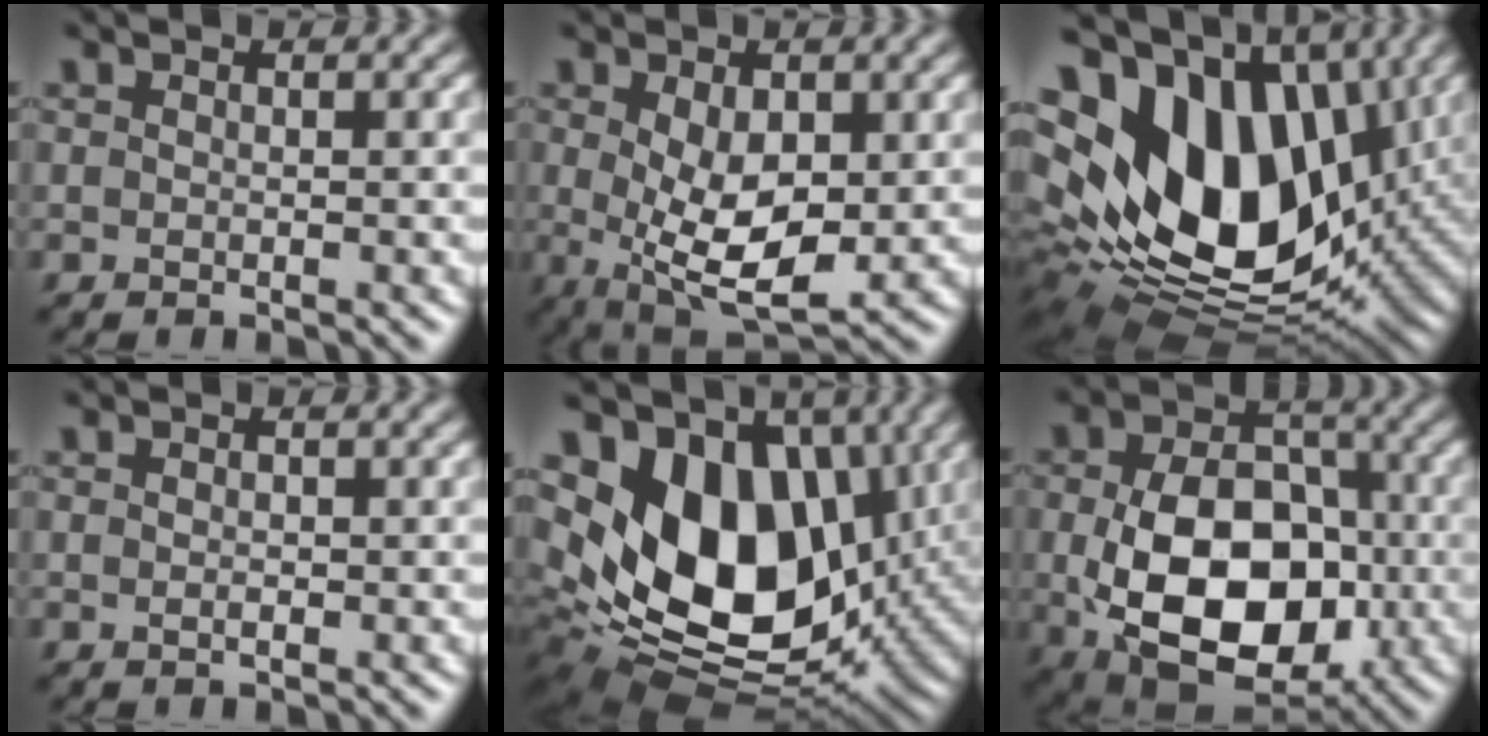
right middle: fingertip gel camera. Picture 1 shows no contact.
{"total": 7.2, "force": [-0.2, 3.6, 6.2], "torque": [-0.120, -0.011, 0.003]}
{"total": 17.9, "force": [4.4, 11.9, 12.6], "torque": [-0.241, 0.006, 0.078]}
{"total": 0.7, "force": [0.0, 0.4, 0.6], "torque": [-0.010, -0.002, 0.000]}
{"total": 14.5, "force": [3.2, 9.9, 10.1], "torque": [-0.169, -0.007, 0.053]}
{"total": 12.8, "force": [-1.9, 8.5, 9.4], "torque": [-0.168, -0.029, -0.025]}